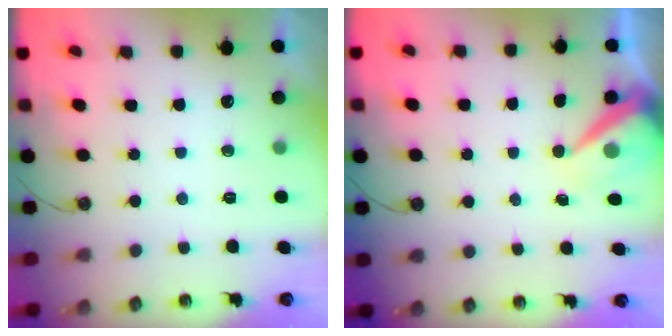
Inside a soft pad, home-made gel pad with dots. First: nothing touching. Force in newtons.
{"total": 8.6, "press": 8.6, "slide": 0.7}